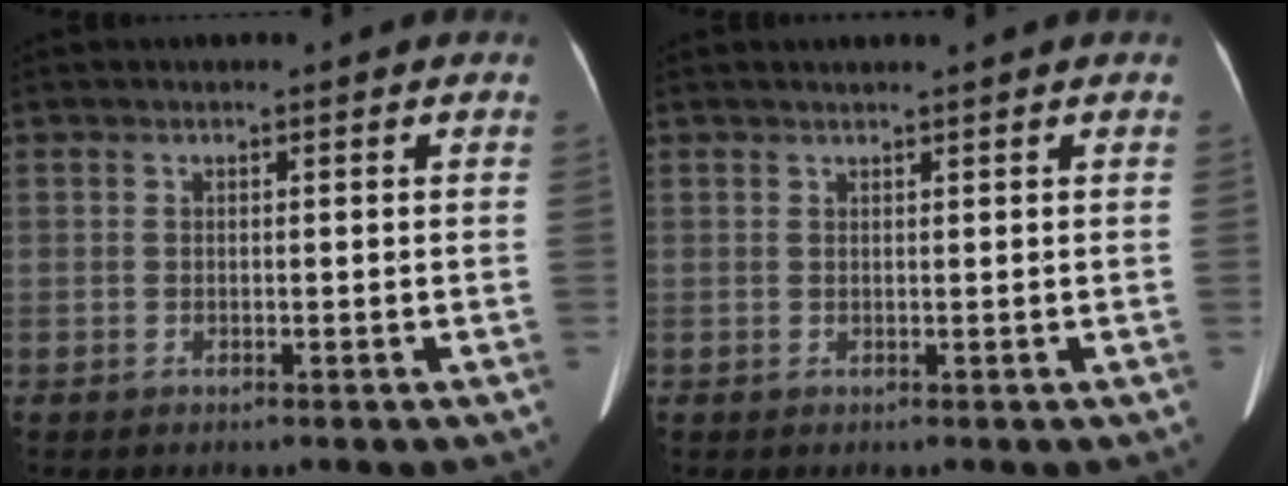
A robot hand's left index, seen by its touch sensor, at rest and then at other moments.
{"total": 1.3, "force": [1.2, -0.3, 0.5], "torque": [-0.007, 0.008, 0.026]}